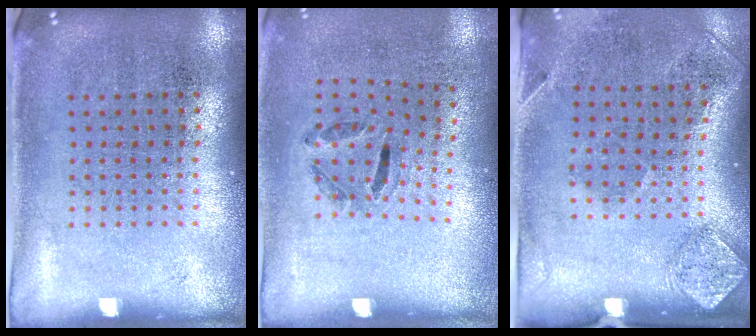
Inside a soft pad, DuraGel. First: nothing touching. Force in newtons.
{"total": 1.3, "press": 0.7, "slide": 1.1}
{"total": 1.9, "press": 1.1, "slide": 1.5}